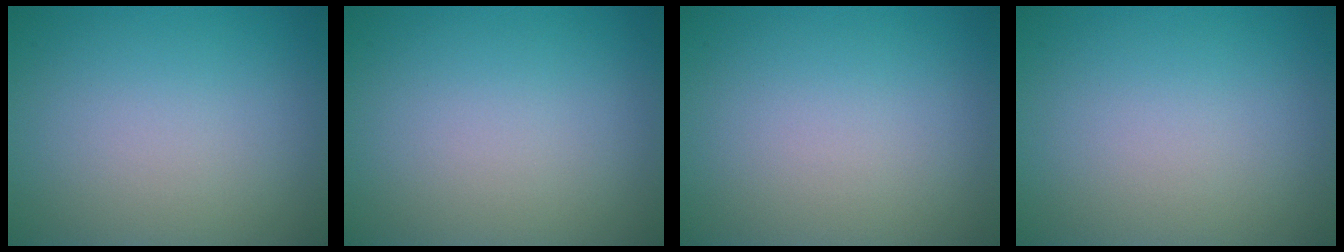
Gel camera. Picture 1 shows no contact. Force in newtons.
{"total": 0.0}
{"total": 0.0}
{"total": 0.0}